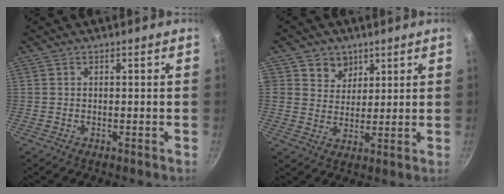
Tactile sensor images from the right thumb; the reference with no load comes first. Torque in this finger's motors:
{"motor_torque": [0.21, 0.78, 0.25, 0.11, 0.16]}